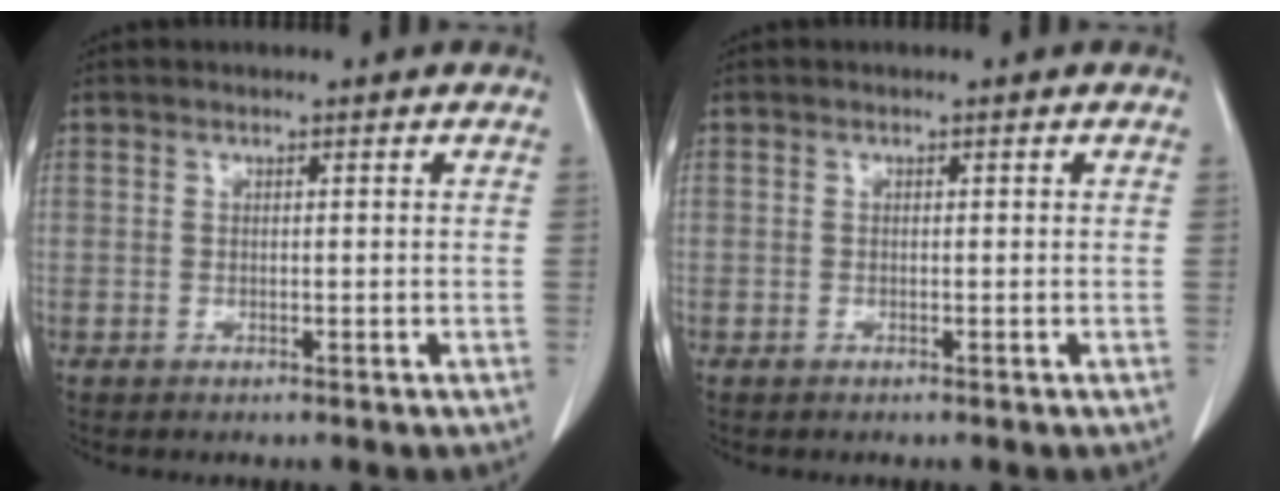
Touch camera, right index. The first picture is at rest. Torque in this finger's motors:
{"motor_torque": [0.15, -0.12, 0.05, 0.01]}